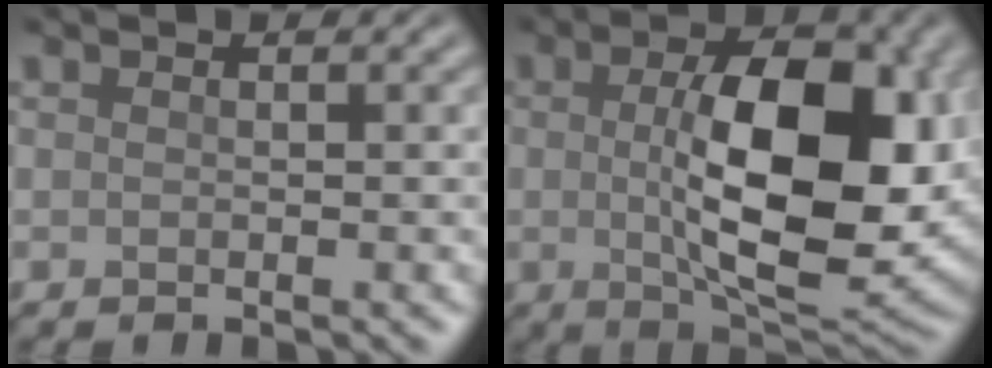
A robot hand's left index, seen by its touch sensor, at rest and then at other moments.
{"total": 12.3, "force": [0.1, 5.5, 10.9], "torque": [-0.171, -0.006, 0.007]}